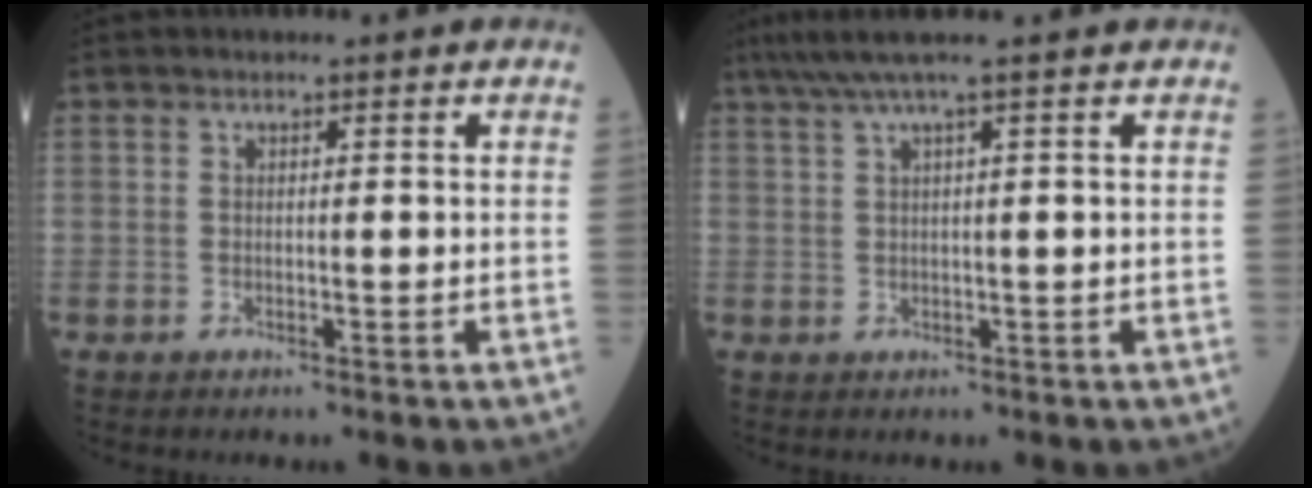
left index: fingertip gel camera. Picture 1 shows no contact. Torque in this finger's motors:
{"motor_torque": [0.35, -0.38, 0.10, 0.05]}